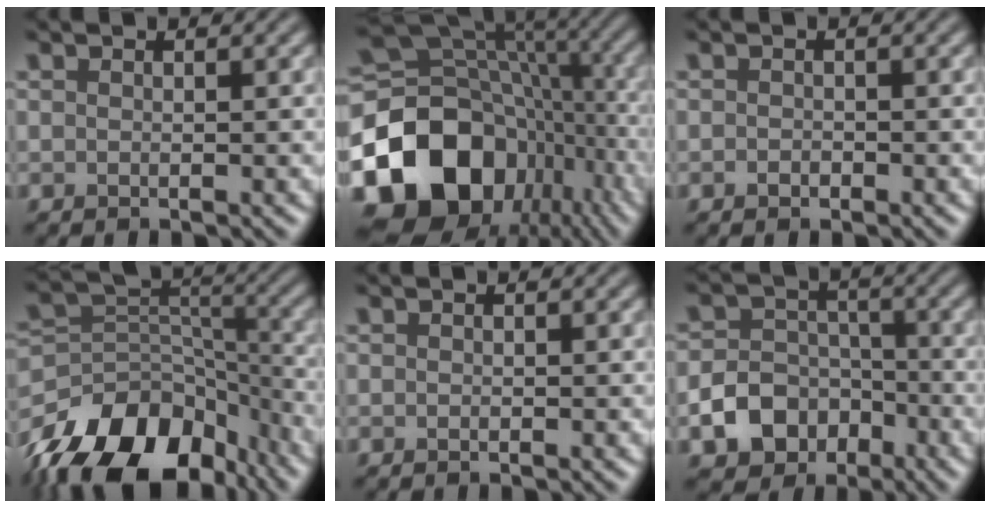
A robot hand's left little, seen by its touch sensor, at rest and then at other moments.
{"total": 18.3, "force": [-6.5, 13.9, 9.9], "torque": [-0.205, -0.018, -0.106]}
{"total": 0.7, "force": [-0.3, 0.5, 0.3], "torque": [-0.006, -0.003, -0.007]}
{"total": 14.9, "force": [-10.1, 8.7, 6.7], "torque": [-0.139, 0.006, -0.162]}
{"total": 0.0}
{"total": 6.4, "force": [-3.1, 4.9, 2.6], "torque": [-0.022, -0.006, -0.067]}